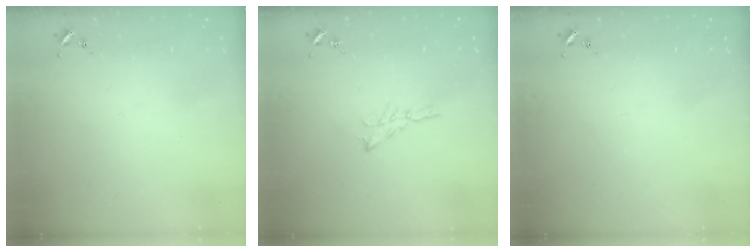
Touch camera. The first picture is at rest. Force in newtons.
{"total": 6.2, "press": 6.1, "slide": 0.8}
{"total": 0.0}